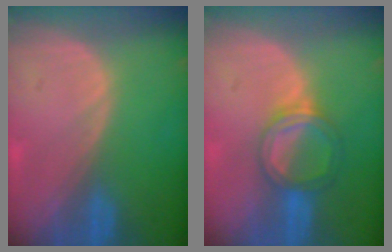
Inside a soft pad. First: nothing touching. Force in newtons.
{"total": 5.4, "press": 5.1, "slide": 1.7}